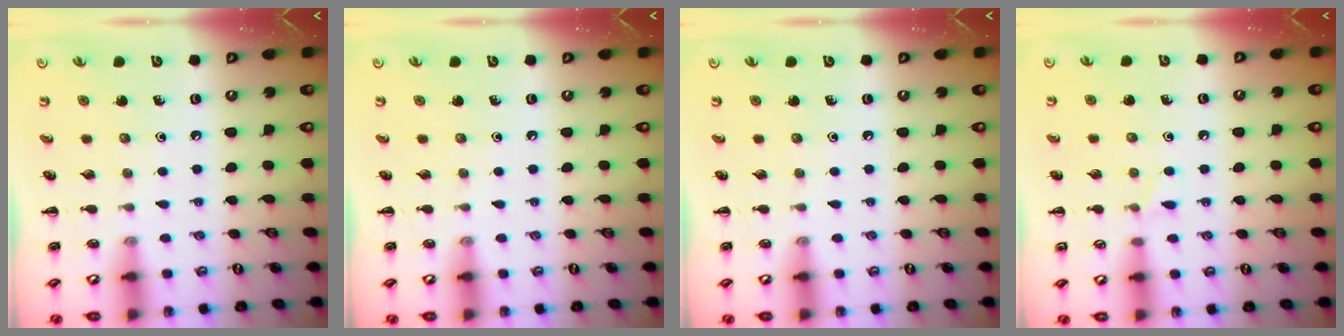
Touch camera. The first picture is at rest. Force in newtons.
{"total": 0.0}
{"total": 0.0}
{"total": 5.2, "press": 4.8, "slide": 1.9}